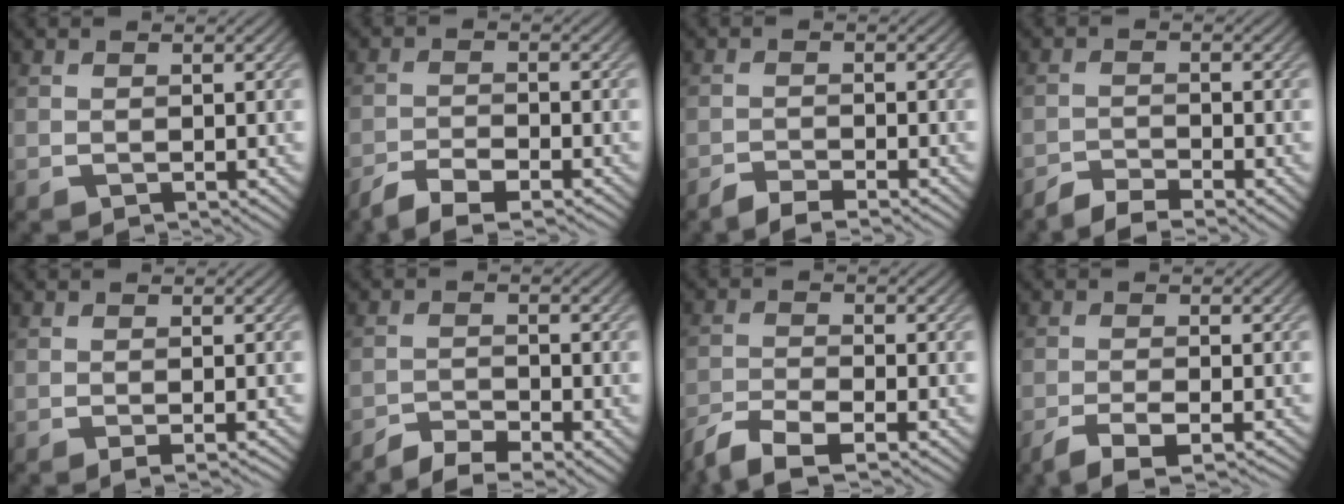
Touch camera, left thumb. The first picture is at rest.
{"total": 4.4, "force": [-3.5, 1.0, 2.4], "torque": [-0.049, -0.004, -0.070]}
{"total": 2.6, "force": [-2.2, 0.3, 1.3], "torque": [-0.021, 0.001, -0.050]}
{"total": 3.7, "force": [-3.2, 0.6, 1.8], "torque": [-0.034, -0.002, -0.063]}
{"total": 1.3, "force": [-0.6, 0.2, 1.1], "torque": [-0.015, 0.001, -0.011]}
{"total": 4.4, "force": [-3.6, 1.1, 2.4], "torque": [-0.044, -0.003, -0.064]}
{"total": 5.1, "force": [-3.8, 1.1, 3.1], "torque": [-0.067, -0.009, -0.079]}
{"total": 4.0, "force": [-2.6, 0.8, 2.9], "torque": [-0.054, -0.004, -0.051]}